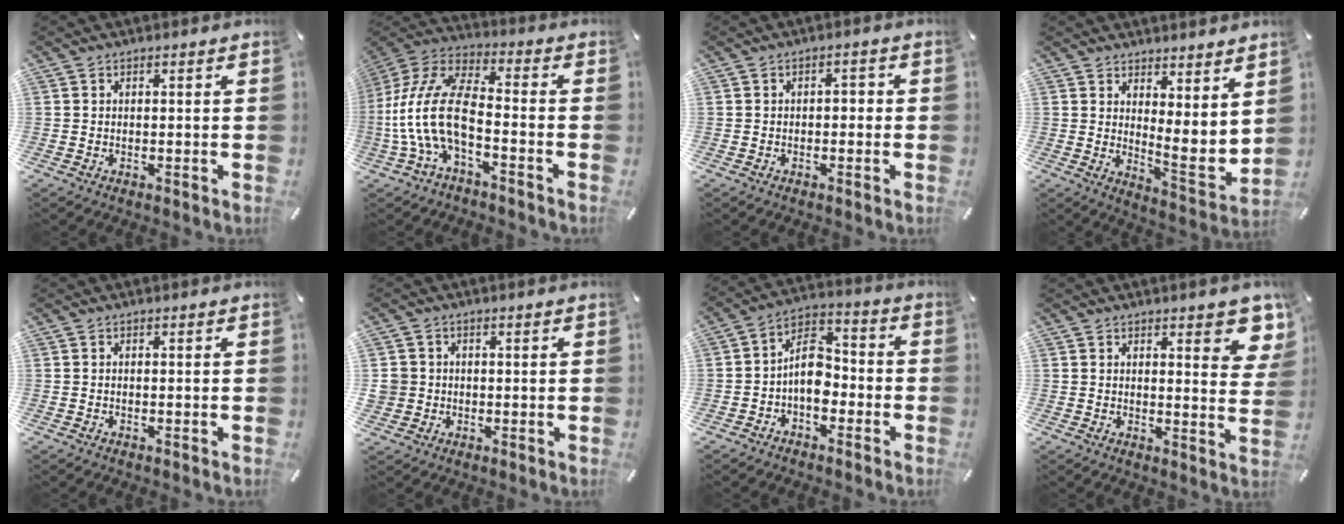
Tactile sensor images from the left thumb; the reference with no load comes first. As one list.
[{"total": 15.1, "force": [-4.3, 7.3, 12.5], "torque": [-0.275, 0.007, -0.078]}, {"total": 1.9, "force": [-1.1, 1.1, 1.1], "torque": [-0.022, 0.010, -0.025]}, {"total": 5.8, "force": [4.4, 1.9, 3.3], "torque": [-0.035, -0.059, 0.080]}, {"total": 0.0}, {"total": 4.0, "force": [0.3, 4.0, 0.2], "torque": [-0.010, 0.004, 0.005]}, {"total": 9.4, "force": [-2.7, 6.3, 6.4], "torque": [-0.118, 0.015, -0.047]}, {"total": 7.5, "force": [5.4, 2.4, 4.5], "torque": [-0.046, -0.044, 0.088]}]